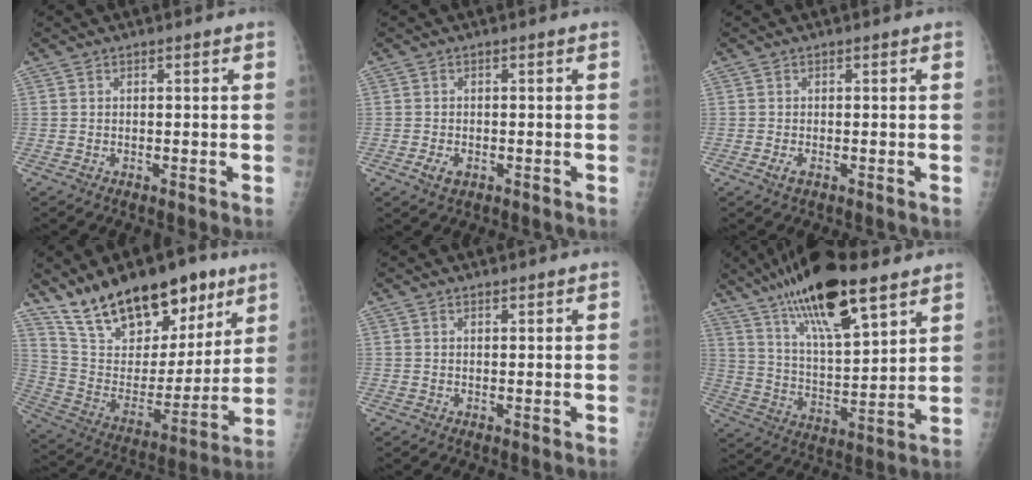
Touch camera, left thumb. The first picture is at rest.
{"total": 2.4, "force": [-0.9, 1.6, 1.6], "torque": [-0.029, -0.001, -0.013]}
{"total": 1.3, "force": [-0.4, 0.6, 1.0], "torque": [-0.024, -0.003, -0.009]}
{"total": 23.1, "force": [16.1, 10.8, 12.5], "torque": [-0.166, -0.070, 0.277]}
{"total": 0.9, "force": [0.8, 0.4, 0.2], "torque": [-0.003, -0.006, 0.011]}
{"total": 21.0, "force": [13.8, 6.1, 14.7], "torque": [-0.245, -0.050, 0.243]}